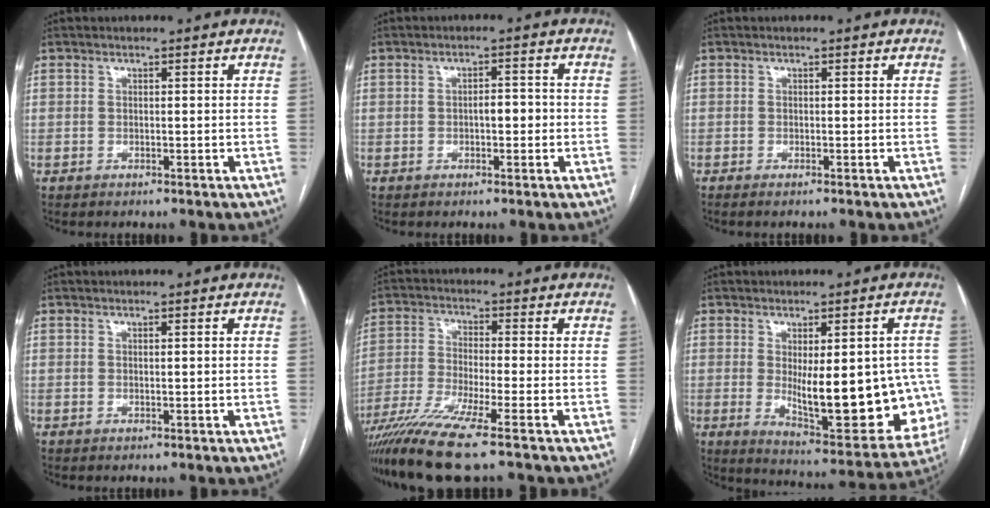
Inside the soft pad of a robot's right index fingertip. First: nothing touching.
{"total": 2.7, "force": [-0.5, 1.1, 2.4], "torque": [-0.034, 0.007, -0.007]}
{"total": 0.8, "force": [-0.6, -0.1, 0.5], "torque": [-0.009, -0.001, -0.014]}
{"total": 0.8, "force": [0.2, 0.1, 0.8], "torque": [-0.015, 0.002, 0.003]}
{"total": 12.6, "force": [-9.5, -1.1, 8.3], "torque": [-0.154, -0.033, -0.166]}
{"total": 19.0, "force": [-2.0, 6.3, 17.8], "torque": [-0.187, -0.007, 0.001]}